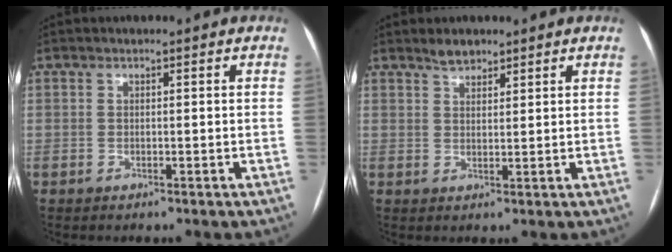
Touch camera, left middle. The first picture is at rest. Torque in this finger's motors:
{"motor_torque": [-0.02, -0.02, -0.02, 0.00]}